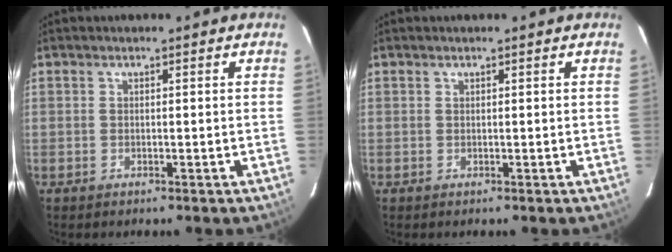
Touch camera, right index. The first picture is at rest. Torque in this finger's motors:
{"motor_torque": [0.14, 0.08, 0.04, -0.01]}